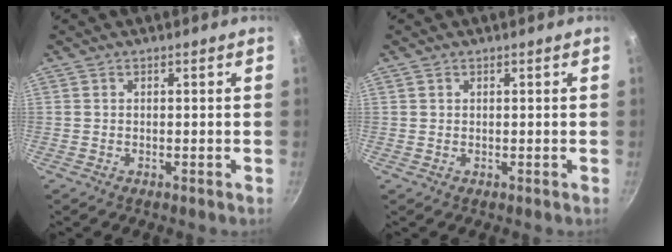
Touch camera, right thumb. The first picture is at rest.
{"total": 0.0}